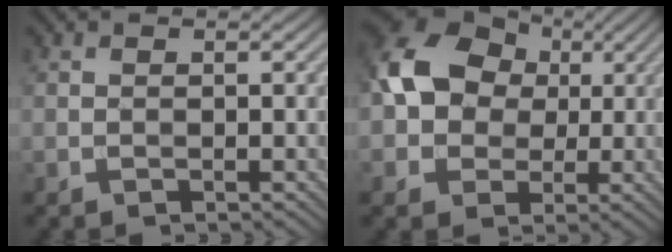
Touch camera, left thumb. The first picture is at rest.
{"total": 11.7, "force": [1.6, 9.4, 6.9], "torque": [-0.146, 0.012, 0.013]}